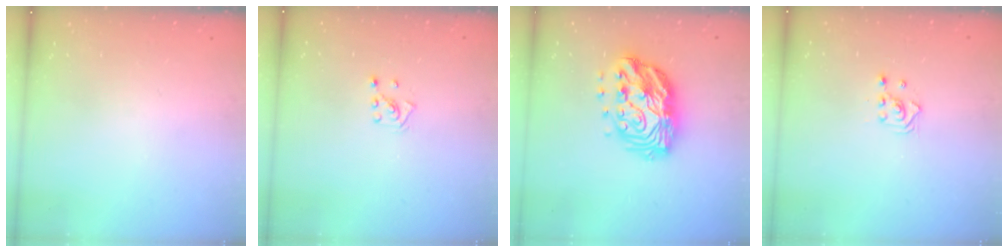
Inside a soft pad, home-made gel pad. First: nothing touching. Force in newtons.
{"total": 2.8, "press": 2.8, "slide": 0.2}
{"total": 16.6, "press": 16.5, "slide": 1.5}
{"total": 2.3, "press": 2.3, "slide": 0.3}